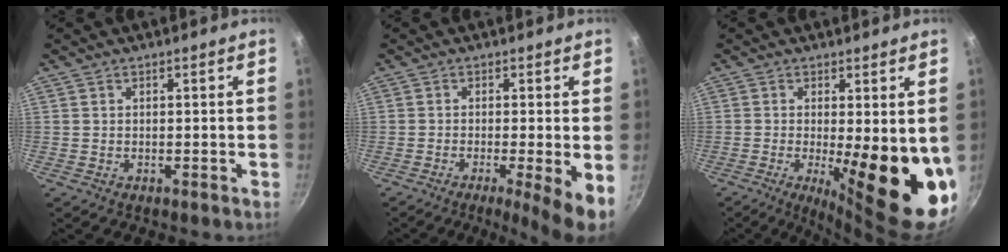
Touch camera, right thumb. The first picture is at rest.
{"total": 7.5, "force": [-2.0, 0.8, 7.1], "torque": [-0.106, -0.007, -0.031]}
{"total": 16.7, "force": [-2.1, 4.9, 15.9], "torque": [-0.194, -0.032, -0.020]}